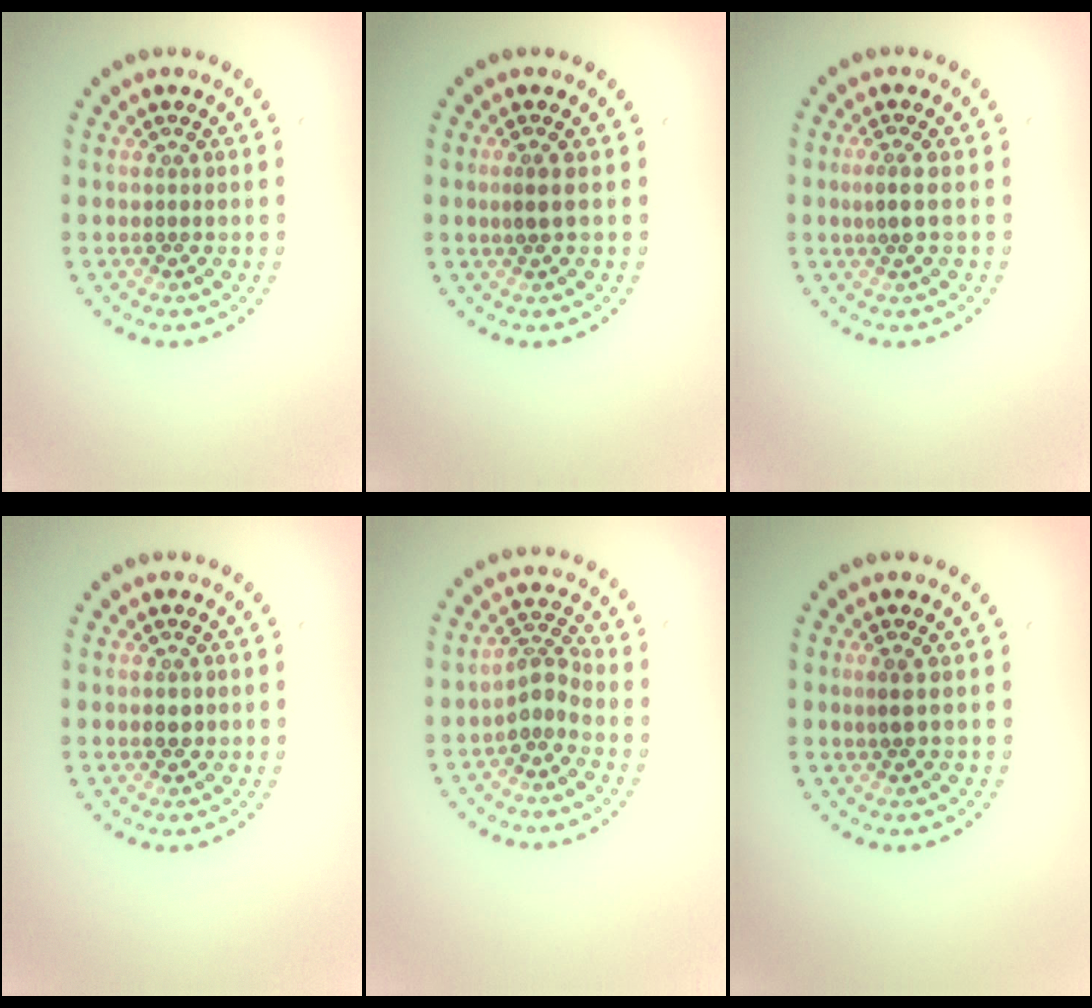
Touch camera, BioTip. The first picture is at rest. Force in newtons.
{"total": 1.3, "press": 1.0, "slide": 0.9}
{"total": 1.6, "press": 1.2, "slide": 1.1}
{"total": 1.0, "press": 1.0, "slide": 0.1}
{"total": 2.3, "press": 1.6, "slide": 1.6}
{"total": 1.0, "press": 0.8, "slide": 0.5}